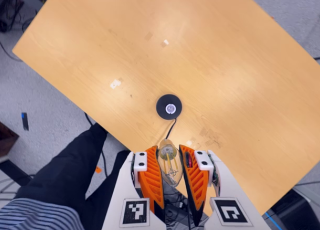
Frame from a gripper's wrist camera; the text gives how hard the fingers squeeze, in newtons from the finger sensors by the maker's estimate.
{"total": 24.2, "left": 26.9, "right": 21.6}